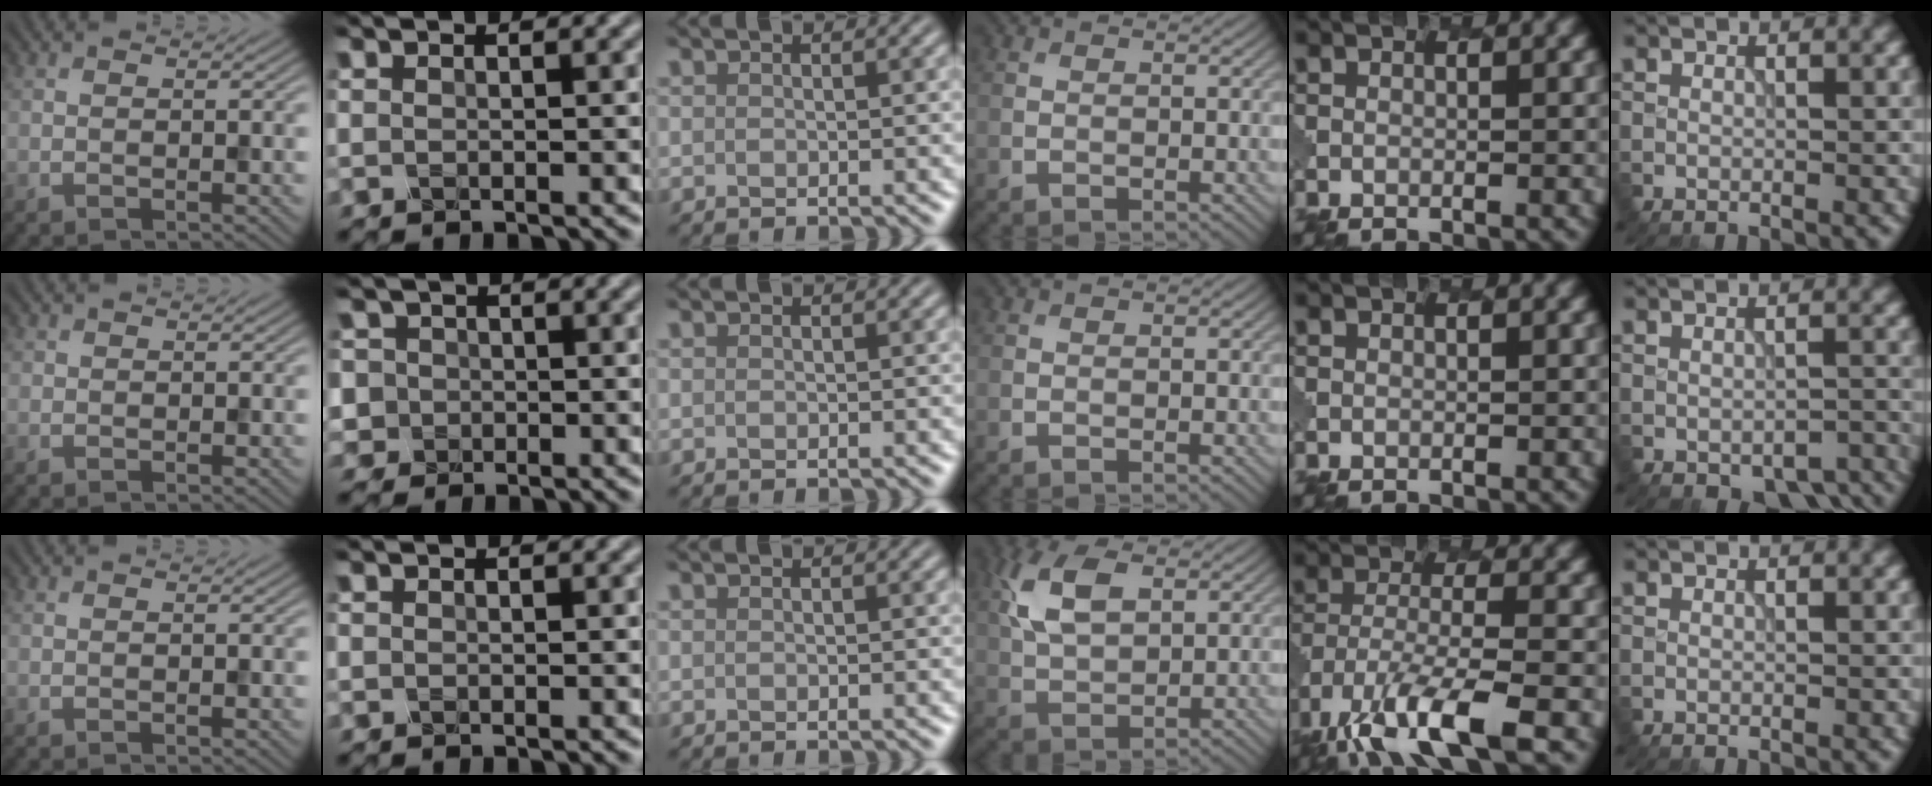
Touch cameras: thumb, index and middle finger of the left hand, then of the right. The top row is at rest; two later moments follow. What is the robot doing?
{"motion": "extract", "object": "pen bag"}